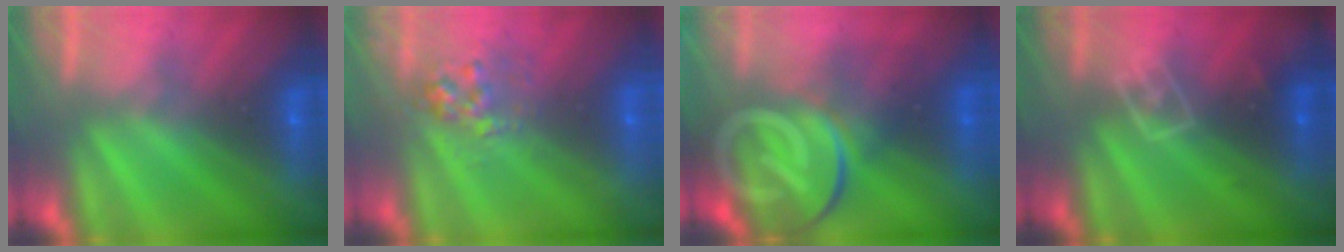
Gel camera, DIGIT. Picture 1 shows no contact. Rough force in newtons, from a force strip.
{"total": 2.9}
{"total": 13.7}
{"total": 2.8}